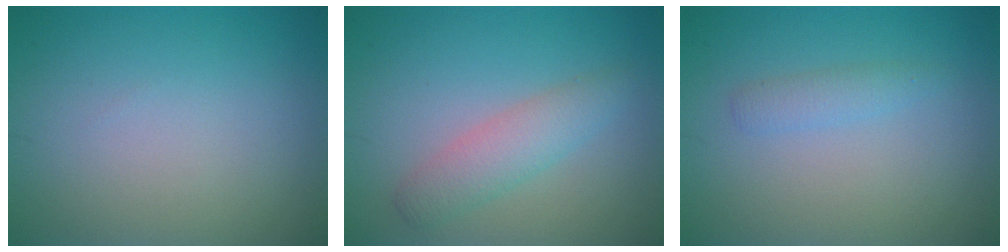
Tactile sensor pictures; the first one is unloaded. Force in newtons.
{"total": 2.9, "press": 2.9, "slide": 0.1}
{"total": 1.4, "press": 1.4, "slide": 0.1}